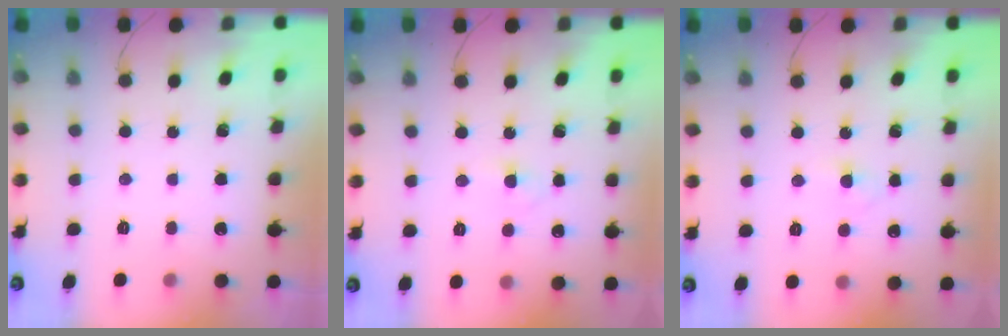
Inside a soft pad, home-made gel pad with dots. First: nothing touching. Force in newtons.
{"total": 2.3, "press": 2.1, "slide": 1.0}
{"total": 2.3, "press": 2.1, "slide": 1.0}